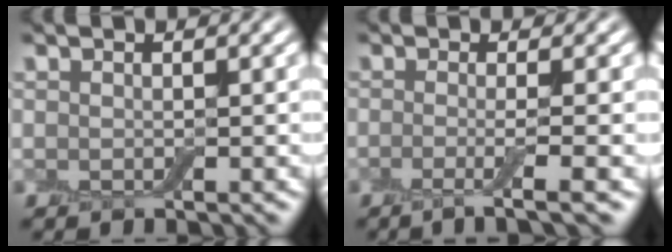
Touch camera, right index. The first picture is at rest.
{"total": 3.4, "force": [-1.0, 0.8, 3.2], "torque": [-0.046, -0.008, -0.027]}